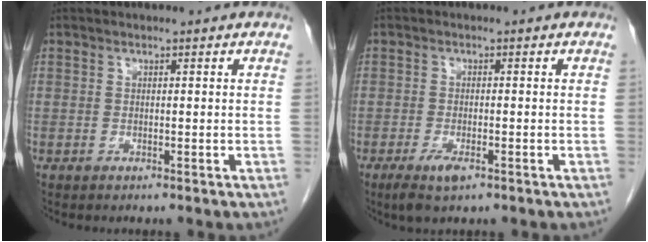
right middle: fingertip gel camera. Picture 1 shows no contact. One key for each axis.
{"total": 3.5, "fx": -2.0, "fy": 1.0, "fz": 2.7, "tx": -0.055, "ty": -0.005, "tz": -0.033}